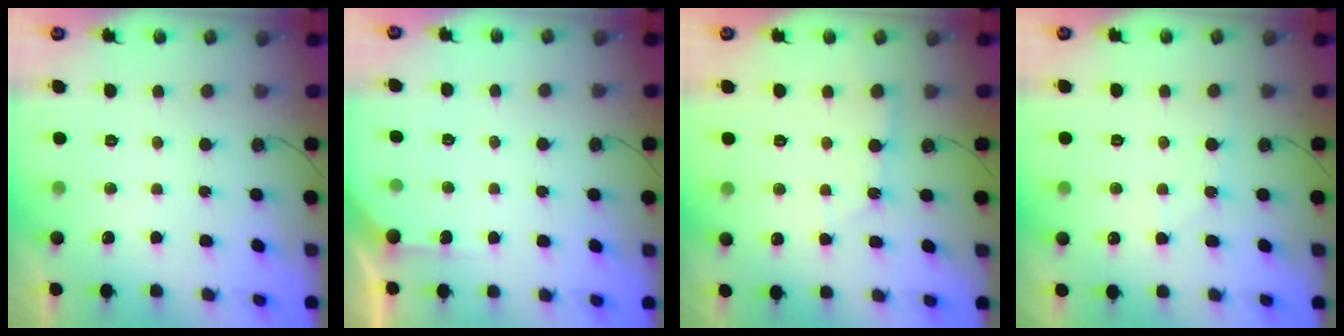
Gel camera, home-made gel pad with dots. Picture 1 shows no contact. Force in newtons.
{"total": 2.9, "press": 2.9, "slide": 0.3}
{"total": 3.4, "press": 3.4, "slide": 0.4}
{"total": 4.2, "press": 4.1, "slide": 0.5}